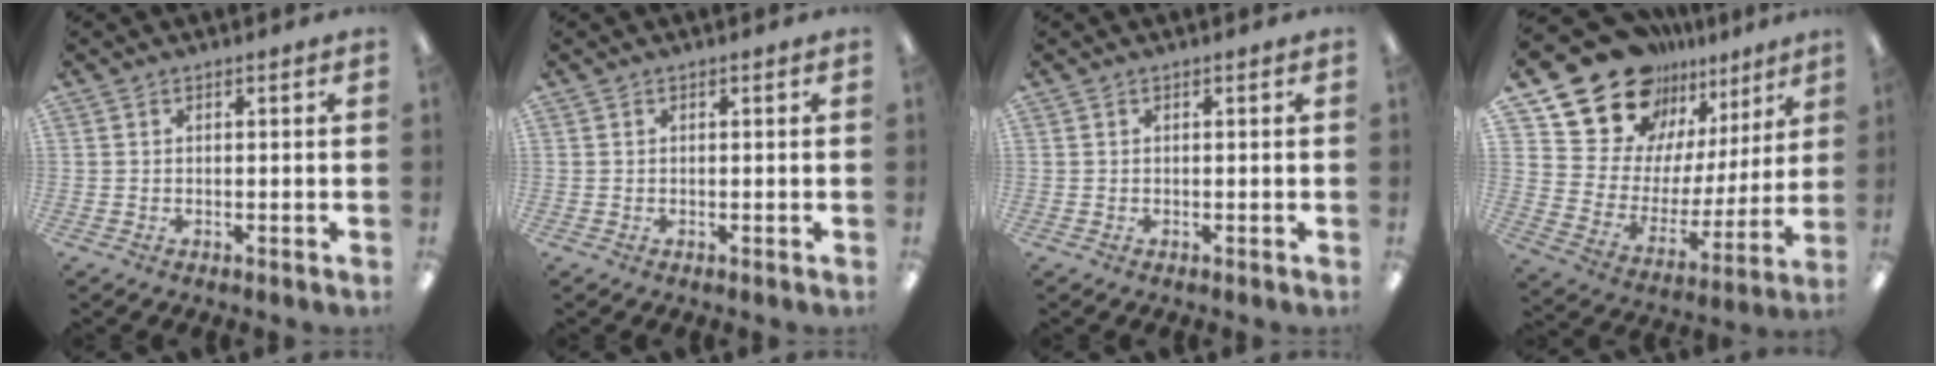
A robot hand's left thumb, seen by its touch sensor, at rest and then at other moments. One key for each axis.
{"total": 0.0}
{"total": 0.0}
{"total": 20.3, "fx": 16.5, "fy": 10.9, "fz": 4.5, "tx": -0.100, "ty": -0.134, "tz": 0.308}